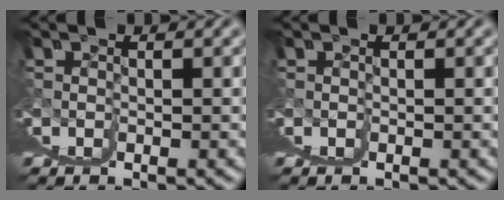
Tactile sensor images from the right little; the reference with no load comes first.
{"total": 0.0}